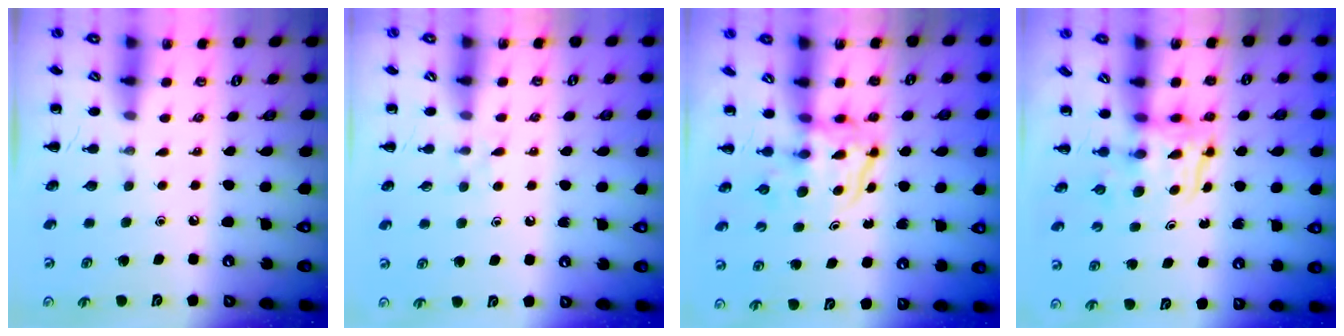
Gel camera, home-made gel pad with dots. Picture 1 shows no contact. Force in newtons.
{"total": 4.8, "press": 4.5, "slide": 1.7}
{"total": 3.8, "press": 3.8, "slide": 0.3}
{"total": 3.6, "press": 3.6, "slide": 0.3}